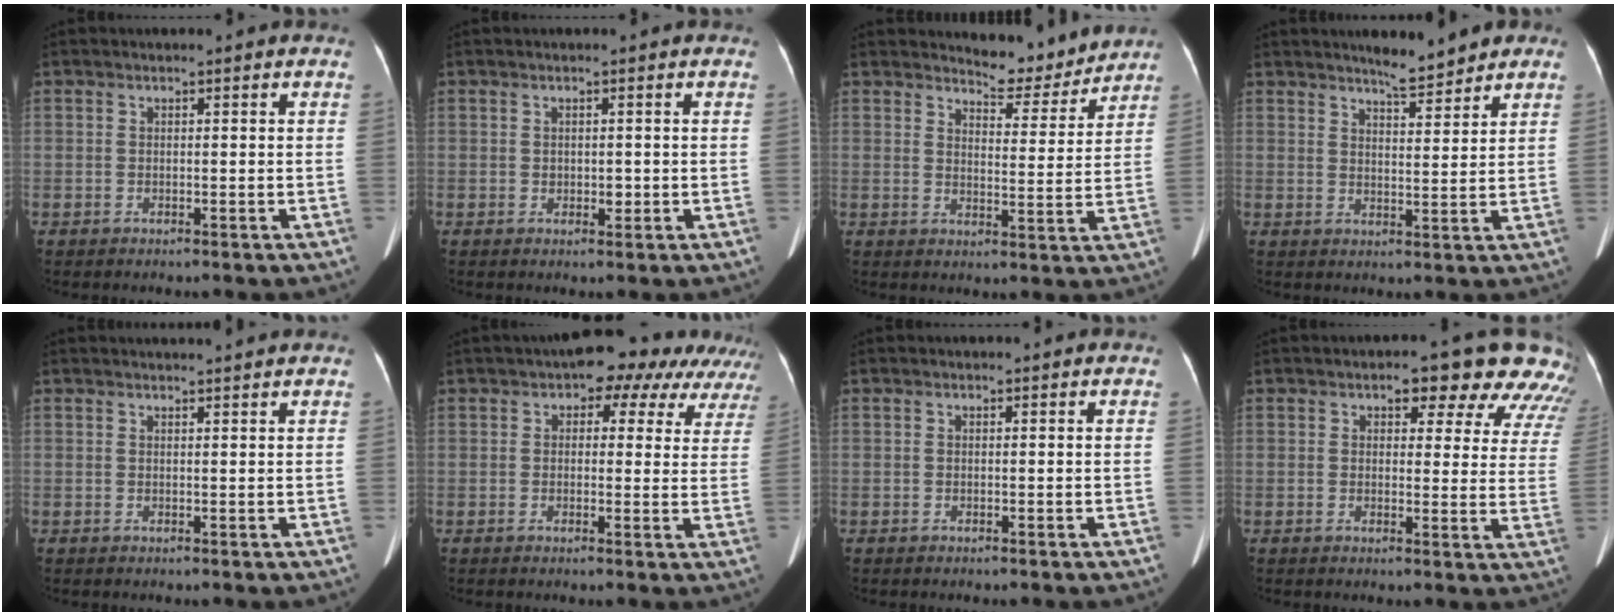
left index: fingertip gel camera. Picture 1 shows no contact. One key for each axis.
{"total": 1.1, "fx": -0.1, "fy": 0.8, "fz": 0.7, "tx": -0.011, "ty": 0.000, "tz": 0.000}
{"total": 6.4, "fx": 6.4, "fy": 0.9, "fz": 0.1, "tx": -0.008, "ty": -0.014, "tz": 0.088}
{"total": 5.2, "fx": 4.6, "fy": 0.8, "fz": 2.3, "tx": -0.035, "ty": -0.001, "tz": 0.072}
{"total": 3.7, "fx": 3.6, "fy": -0.5, "fz": 1.0, "tx": -0.013, "ty": 0.015, "tz": 0.044}
{"total": 9.8, "fx": 7.3, "fy": 4.7, "fz": 4.6, "tx": -0.029, "ty": 0.021, "tz": 0.069}
{"total": 0.0}
{"total": 12.7, "fx": 9.6, "fy": 4.9, "fz": 6.7, "tx": -0.044, "ty": 0.002, "tz": 0.086}